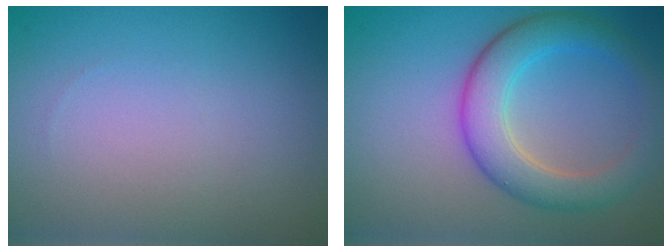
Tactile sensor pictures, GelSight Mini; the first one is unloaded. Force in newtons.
{"total": 5.3, "press": 5.3, "slide": 0.1}